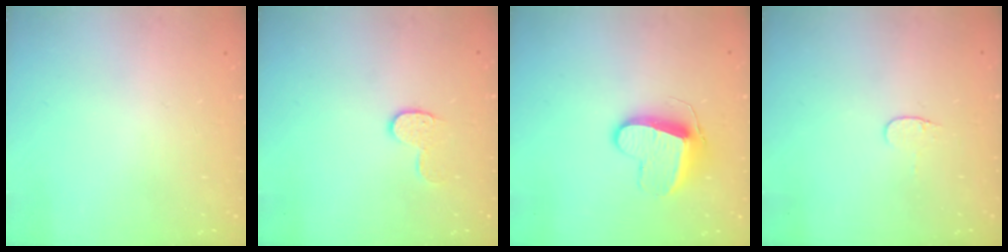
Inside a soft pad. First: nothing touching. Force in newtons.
{"total": 6.9, "press": 6.9, "slide": 0.1}
{"total": 10.6, "press": 10.6, "slide": 0.9}
{"total": 3.4, "press": 3.3, "slide": 0.4}